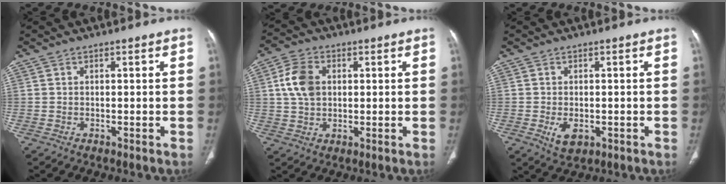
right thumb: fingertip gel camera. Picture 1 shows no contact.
{"total": 7.6, "force": [1.4, 5.4, 5.1], "torque": [-0.093, 0.005, 0.026]}
{"total": 4.1, "force": [-1.1, 2.5, 3.0], "torque": [-0.049, -0.005, -0.009]}